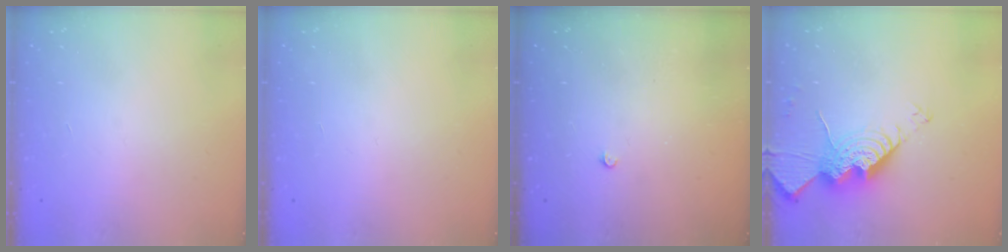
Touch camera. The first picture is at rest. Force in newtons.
{"total": 0.0}
{"total": 2.3, "press": 2.3, "slide": 0.4}
{"total": 14.6, "press": 14.5, "slide": 1.2}